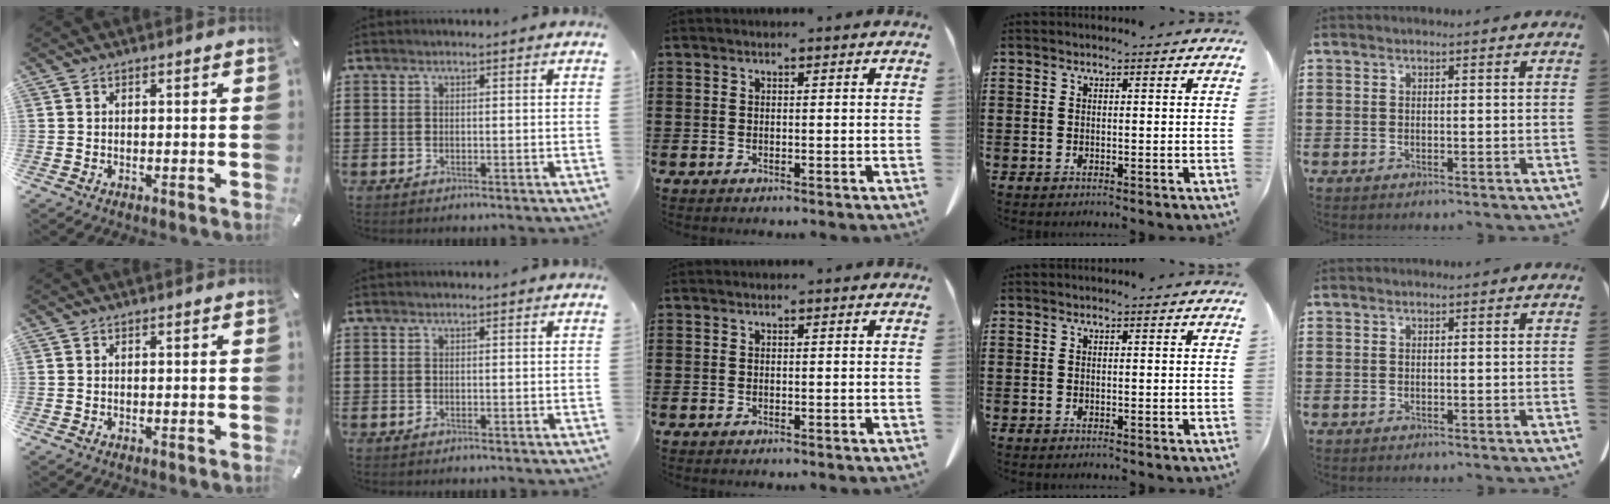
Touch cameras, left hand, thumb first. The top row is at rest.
{}